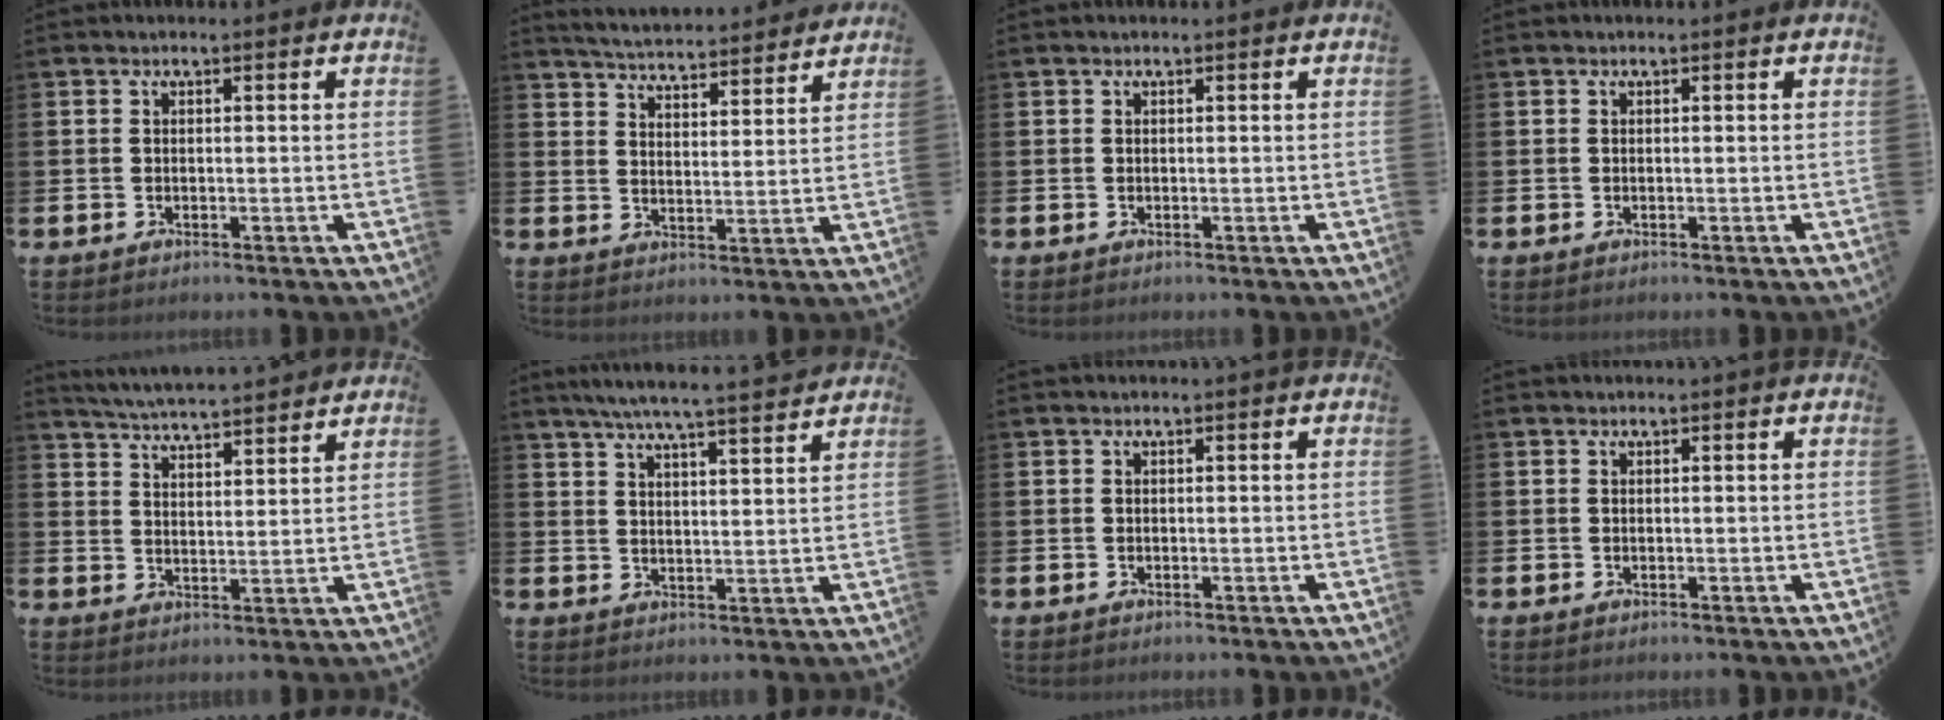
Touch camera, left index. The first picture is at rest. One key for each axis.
{"total": 5.2, "fx": 5.1, "fy": 0.3, "fz": 0.4, "tx": -0.025, "ty": -0.041, "tz": 0.090}
{"total": 0.0}
{"total": 0.0}
{"total": 5.1, "fx": 5.1, "fy": 0.0, "fz": 0.4, "tx": -0.034, "ty": -0.031, "tz": 0.092}
{"total": 6.3, "fx": 5.9, "fy": -0.3, "fz": 2.2, "tx": -0.055, "ty": -0.035, "tz": 0.103}
{"total": 0.0}
{"total": 0.0}